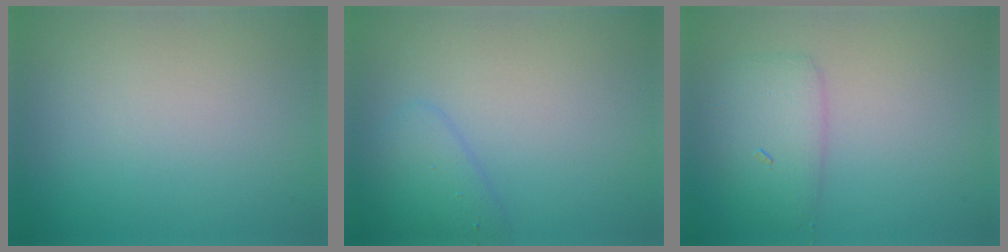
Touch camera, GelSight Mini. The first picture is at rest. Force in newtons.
{"total": 2.2, "press": 2.2, "slide": 0.1}
{"total": 2.9, "press": 2.9, "slide": 0.1}